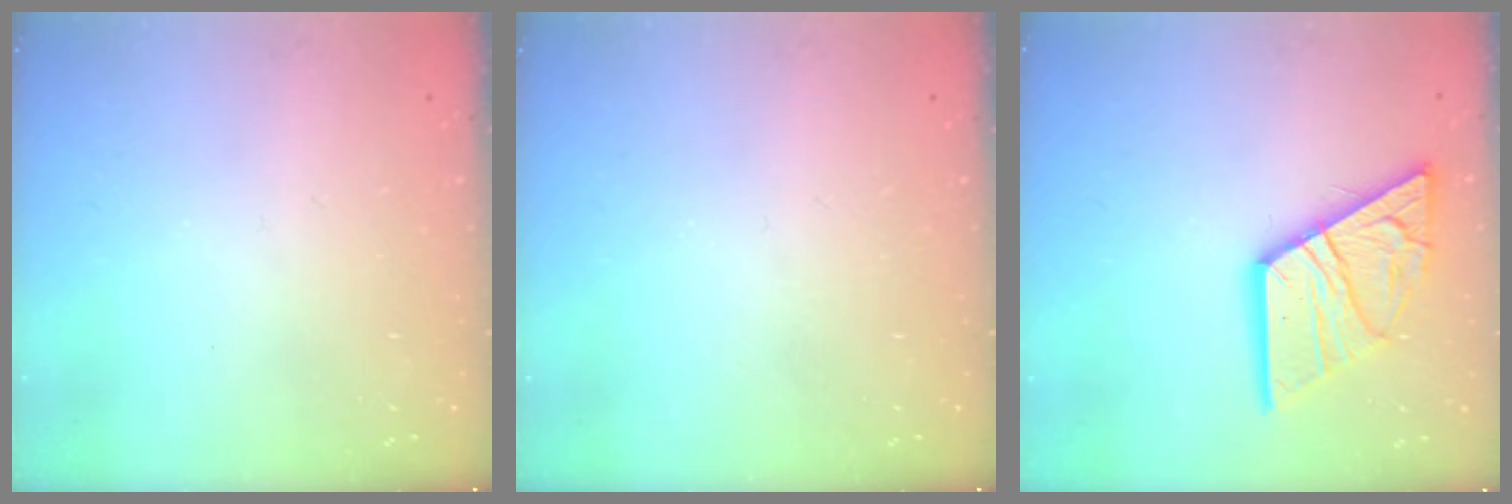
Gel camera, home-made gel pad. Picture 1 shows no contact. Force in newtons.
{"total": 0.0}
{"total": 19.5, "press": 19.4, "slide": 1.9}